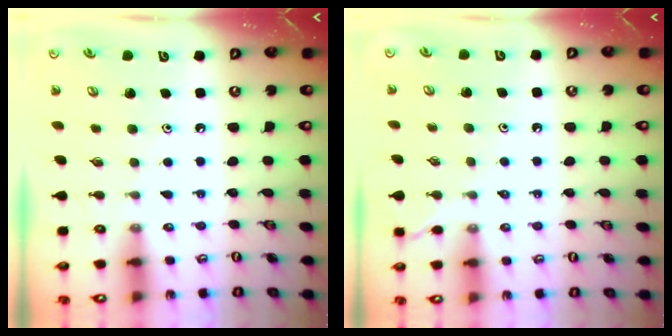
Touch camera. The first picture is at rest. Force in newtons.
{"total": 2.4, "press": 2.4, "slide": 0.5}